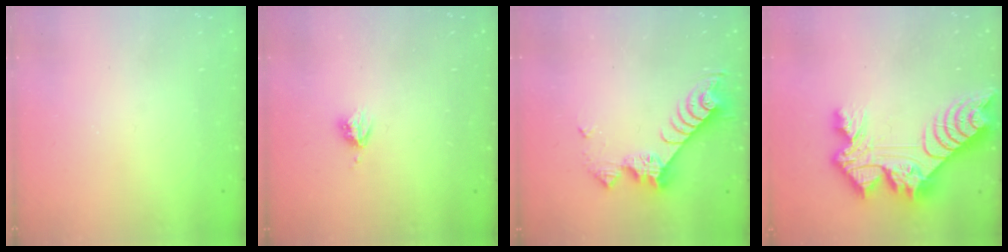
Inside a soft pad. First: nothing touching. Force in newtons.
{"total": 3.4, "press": 3.3, "slide": 0.5}
{"total": 10.0, "press": 9.9, "slide": 0.5}
{"total": 14.9, "press": 14.8, "slide": 1.5}